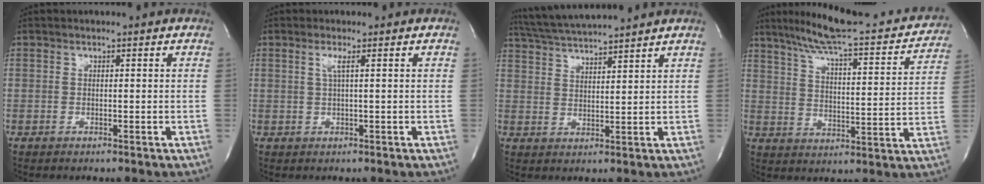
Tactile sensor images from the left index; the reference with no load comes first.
{"total": 1.6, "force": [0.4, -0.3, 1.5], "torque": [-0.034, 0.003, 0.010]}
{"total": 10.3, "force": [9.6, -0.9, 3.7], "torque": [-0.075, 0.023, 0.160]}
{"total": 22.7, "force": [19.8, 3.0, 10.7], "torque": [-0.163, -0.007, 0.260]}